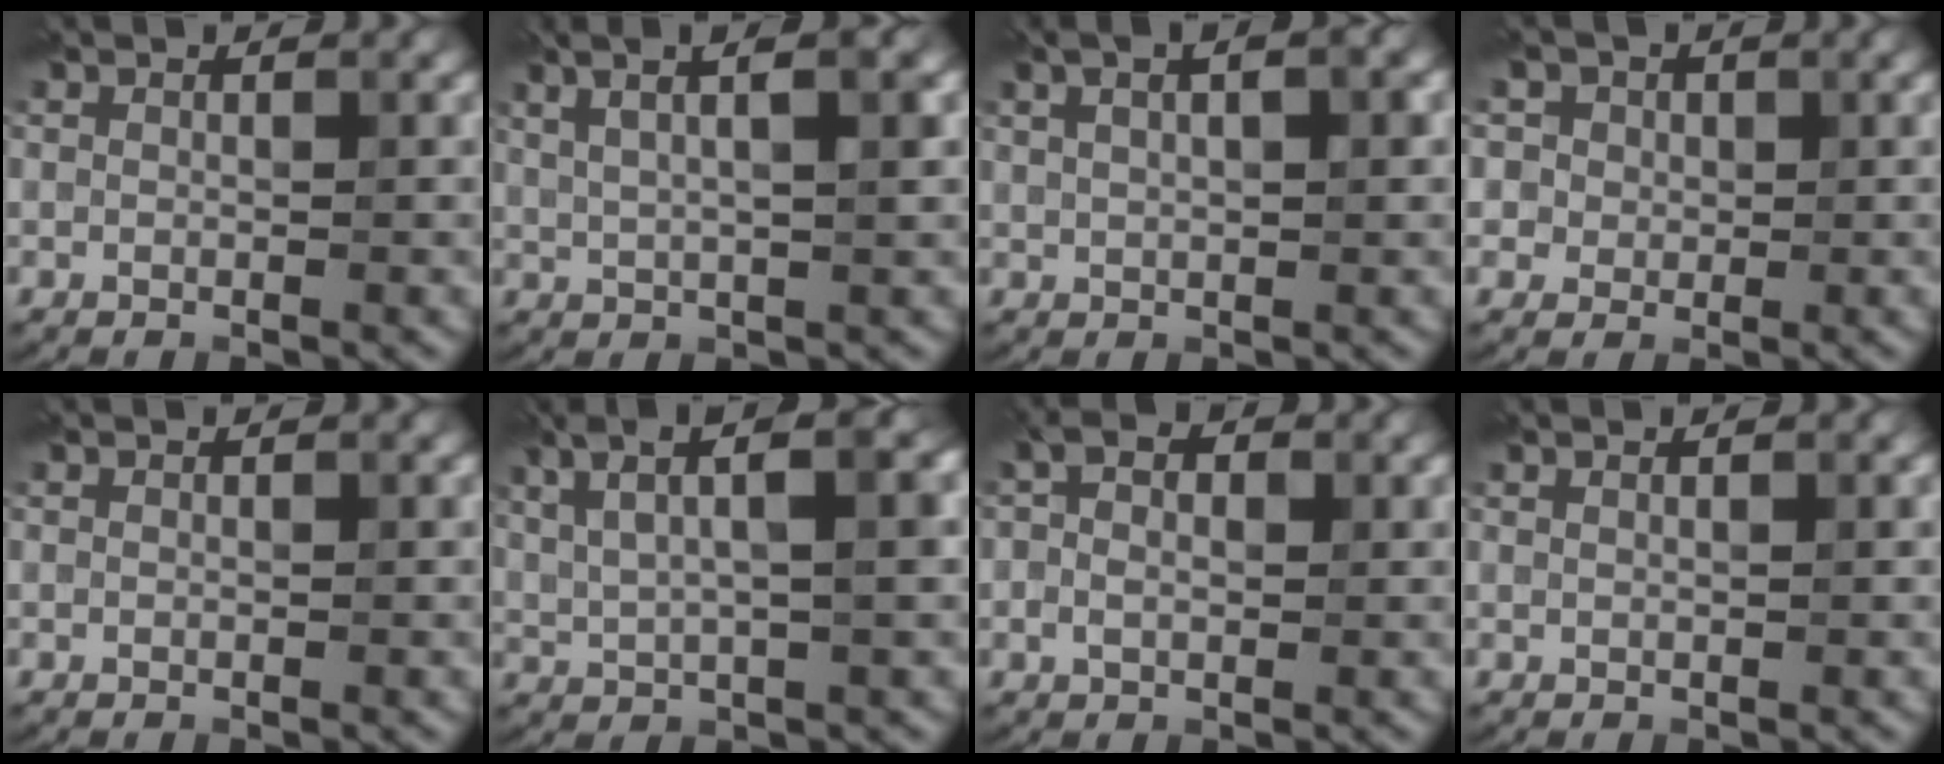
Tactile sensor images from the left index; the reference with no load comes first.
{"total": 8.2, "force": [4.1, 3.0, 6.4], "torque": [-0.089, 0.036, 0.042]}
{"total": 5.6, "force": [2.3, 2.5, 4.5], "torque": [-0.067, 0.020, 0.019]}
{"total": 6.9, "force": [3.3, 5.3, 2.8], "torque": [-0.053, 0.016, 0.022]}
{"total": 0.0}
{"total": 8.8, "force": [4.2, 3.0, 7.2], "torque": [-0.133, 0.036, 0.065]}
{"total": 2.8, "force": [0.0, 1.8, 2.2], "torque": [-0.046, 0.005, -0.005]}
{"total": 0.5, "force": [0.3, 0.1, 0.4], "torque": [-0.009, -0.002, 0.003]}